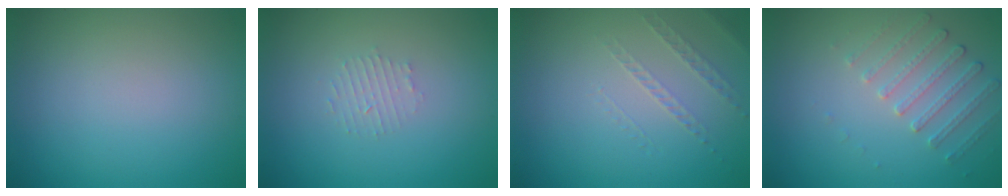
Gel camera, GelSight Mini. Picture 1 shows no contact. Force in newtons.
{"total": 1.2, "press": 1.1, "slide": 0.2}
{"total": 1.1, "press": 0.6, "slide": 0.9}
{"total": 1.9, "press": 1.5, "slide": 1.2}